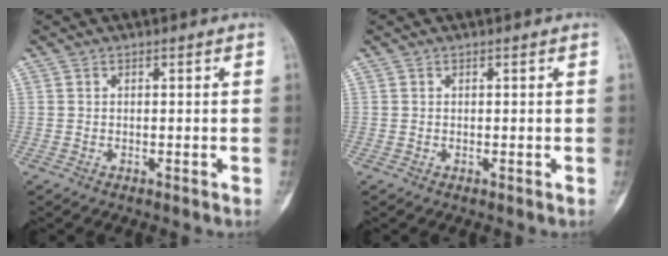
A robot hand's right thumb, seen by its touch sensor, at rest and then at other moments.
{"total": 0.0}